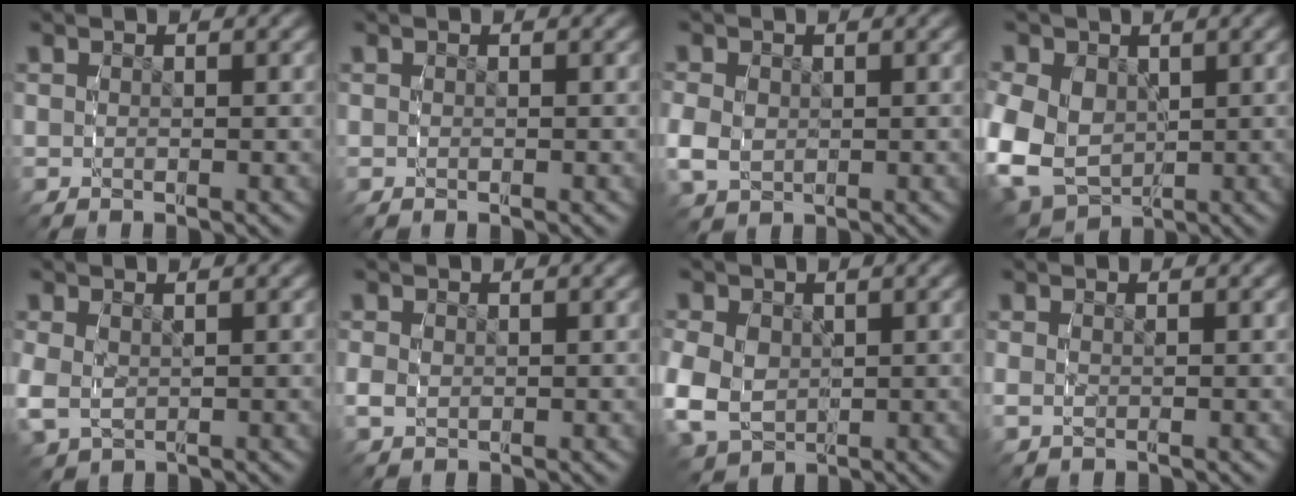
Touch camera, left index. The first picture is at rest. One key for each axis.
{"total": 0.0}
{"total": 3.6, "fx": -0.6, "fy": 3.2, "fz": 1.5, "tx": -0.049, "ty": -0.017, "tz": -0.001}
{"total": 8.9, "fx": -0.9, "fy": 7.6, "fz": 4.5, "tx": -0.137, "ty": -0.053, "tz": 0.003}
{"total": 3.0, "fx": -0.3, "fy": 2.4, "fz": 1.7, "tx": -0.061, "ty": -0.017, "tz": 0.009}
{"total": 2.0, "fx": -0.5, "fy": 1.8, "fz": 0.7, "tx": -0.026, "ty": -0.009, "tz": -0.004}
{"total": 6.7, "fx": -0.9, "fy": 5.8, "fz": 3.3, "tx": -0.104, "ty": -0.039, "tz": 0.002}
{"total": 1.7, "fx": -0.3, "fy": 1.3, "fz": 1.1, "tx": -0.033, "ty": -0.010, "tz": 0.001}